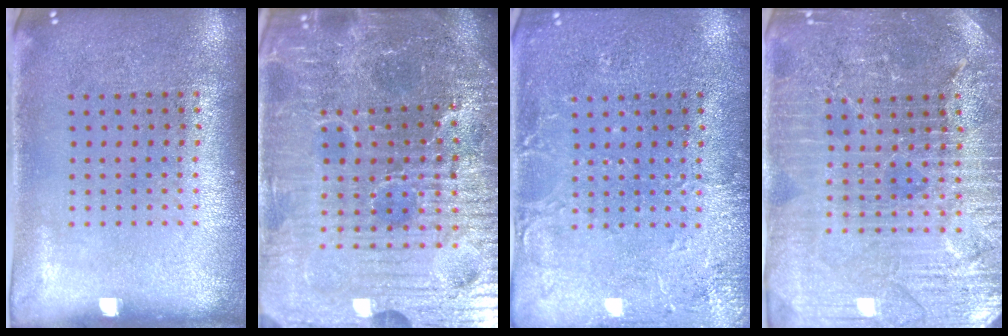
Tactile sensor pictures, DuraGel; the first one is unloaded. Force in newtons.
{"total": 6.6, "press": 6.1, "slide": 2.7}
{"total": 2.9, "press": 2.9, "slide": 0.4}
{"total": 4.5, "press": 4.2, "slide": 1.5}